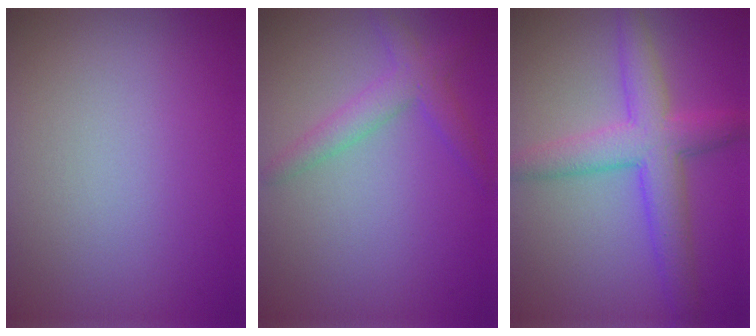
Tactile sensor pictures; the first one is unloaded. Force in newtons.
{"total": 2.6, "press": 2.6, "slide": 0.2}
{"total": 5.5, "press": 5.5, "slide": 0.0}